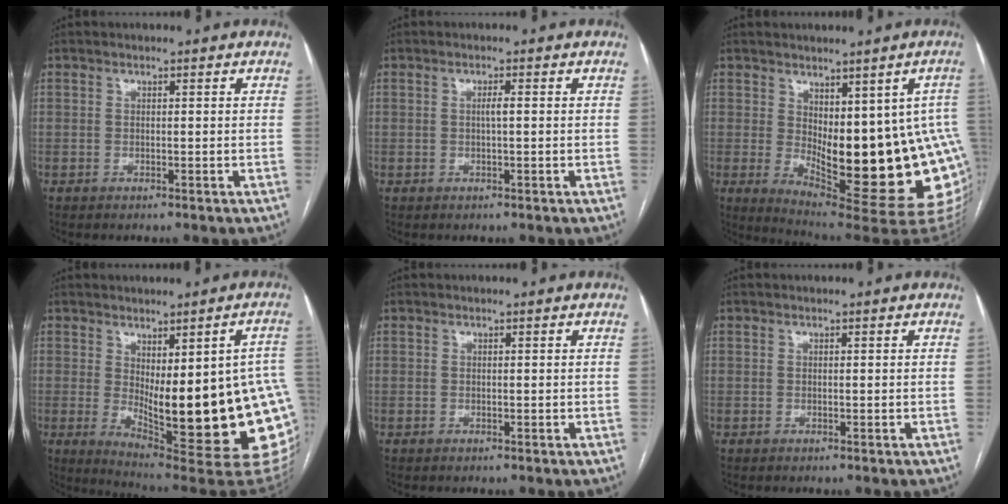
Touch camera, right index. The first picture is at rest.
{"total": 1.2, "force": [0.1, 0.0, 1.2], "torque": [-0.024, 0.001, 0.001]}
{"total": 20.7, "force": [-2.0, 6.3, 19.6], "torque": [-0.189, -0.007, -0.004]}
{"total": 24.8, "force": [-2.6, 5.2, 24.1], "torque": [-0.227, -0.012, -0.014]}
{"total": 0.0}
{"total": 0.0}